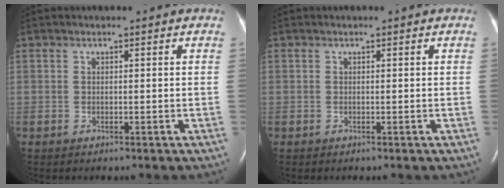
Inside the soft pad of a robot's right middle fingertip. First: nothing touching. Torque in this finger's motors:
{"motor_torque": [0.00, 0.00, 0.00, 0.00]}